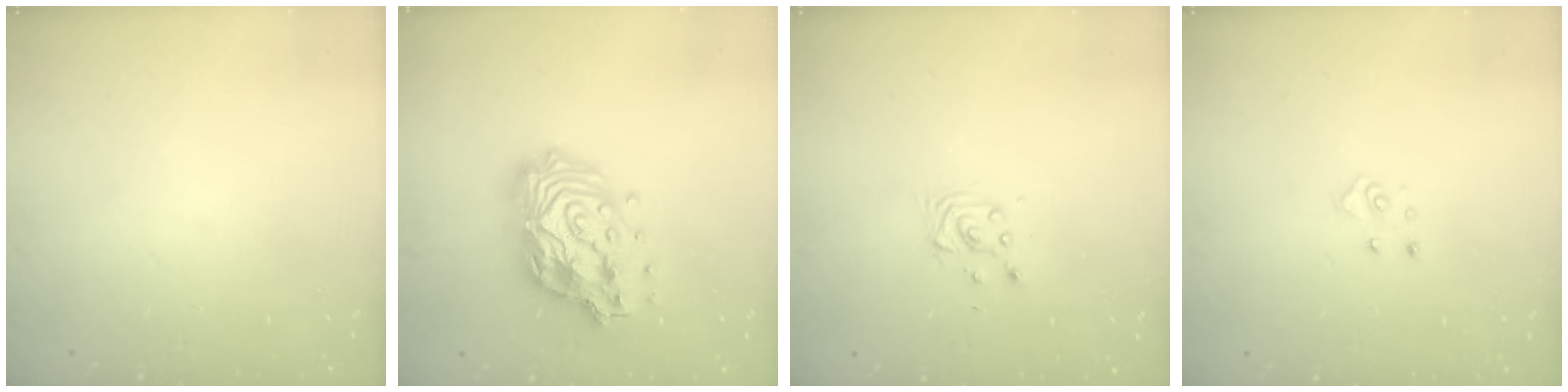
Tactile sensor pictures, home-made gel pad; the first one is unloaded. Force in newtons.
{"total": 18.7, "press": 18.6, "slide": 1.5}
{"total": 2.8, "press": 2.8, "slide": 0.4}
{"total": 4.7, "press": 4.7, "slide": 0.4}